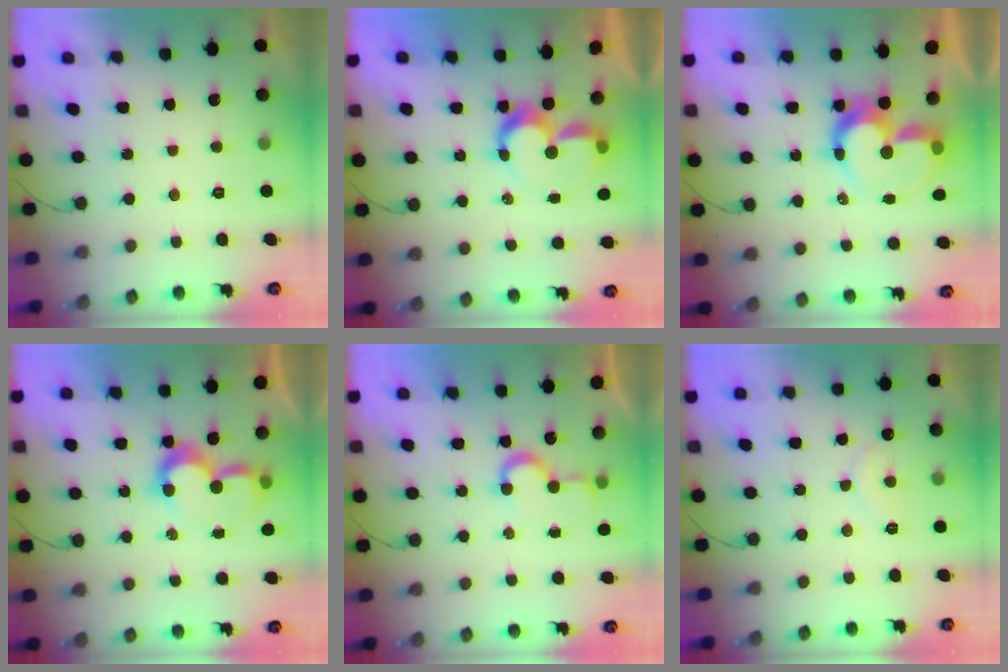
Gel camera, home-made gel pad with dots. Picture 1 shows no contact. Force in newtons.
{"total": 9.3, "press": 9.2, "slide": 0.8}
{"total": 12.2, "press": 12.1, "slide": 1.0}
{"total": 7.3, "press": 7.3, "slide": 0.6}
{"total": 5.2, "press": 5.1, "slide": 0.5}
{"total": 5.7, "press": 5.7, "slide": 0.5}